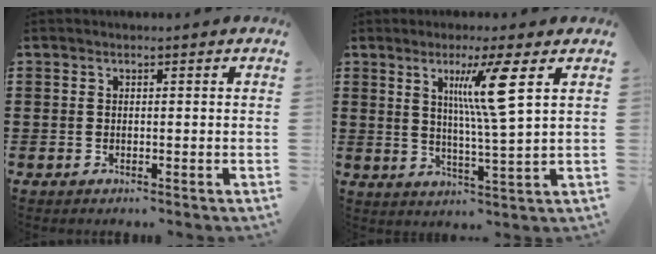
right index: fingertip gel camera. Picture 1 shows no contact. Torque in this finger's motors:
{"motor_torque": [0.63, -0.23, 0.42, 0.11]}